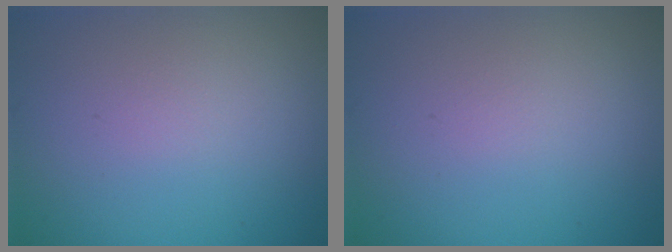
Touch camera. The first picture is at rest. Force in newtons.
{"total": 0.0}